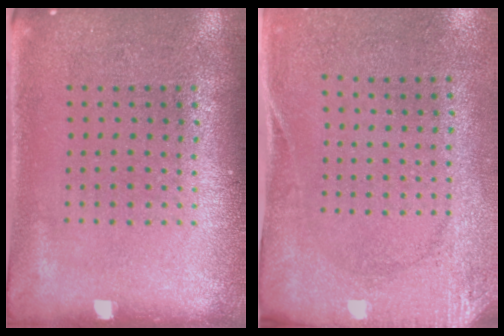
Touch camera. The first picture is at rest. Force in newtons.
{"total": 2.7, "press": 2.1, "slide": 1.7}